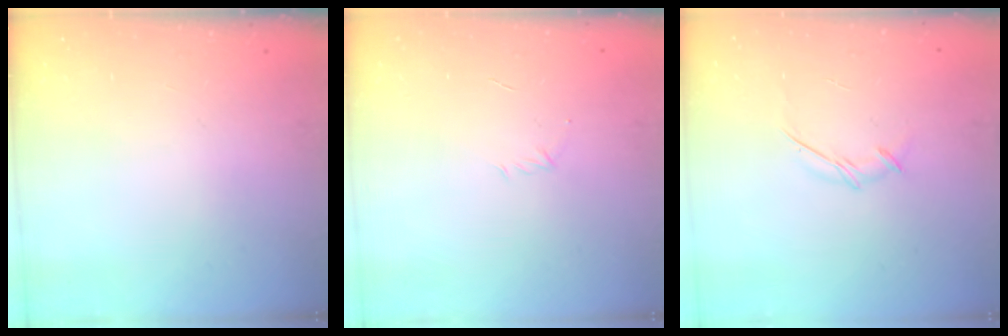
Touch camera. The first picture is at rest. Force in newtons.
{"total": 2.9, "press": 2.8, "slide": 0.7}
{"total": 3.8, "press": 3.7, "slide": 0.7}